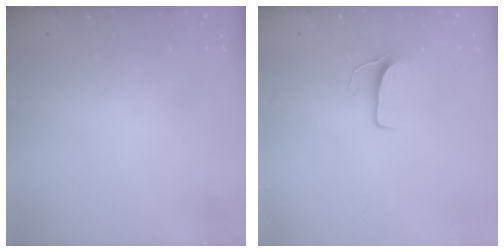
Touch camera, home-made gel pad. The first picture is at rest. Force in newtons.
{"total": 6.2, "press": 6.2, "slide": 0.5}